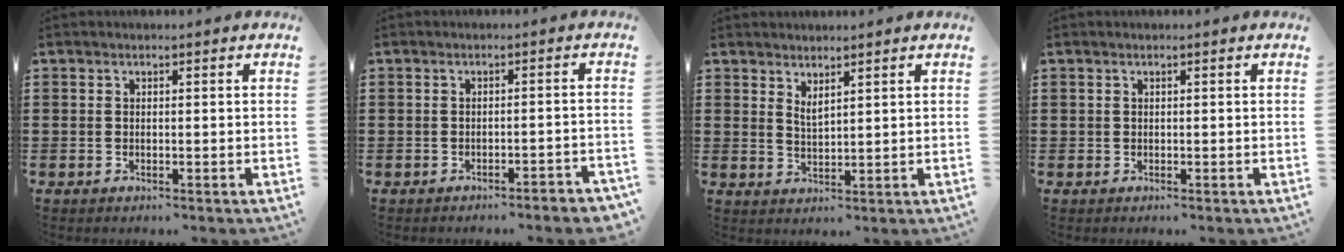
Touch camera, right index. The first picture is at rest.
{"total": 1.8, "force": [-1.7, -0.2, 0.6], "torque": [-0.012, -0.002, -0.035]}
{"total": 1.9, "force": [1.8, 0.3, 0.7], "torque": [-0.017, 0.003, 0.033]}
{"total": 0.0}